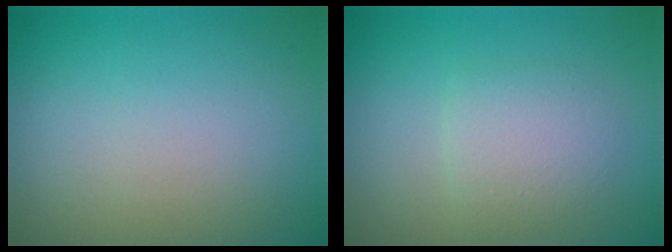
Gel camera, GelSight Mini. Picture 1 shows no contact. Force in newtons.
{"total": 2.3, "press": 2.3, "slide": 0.1}